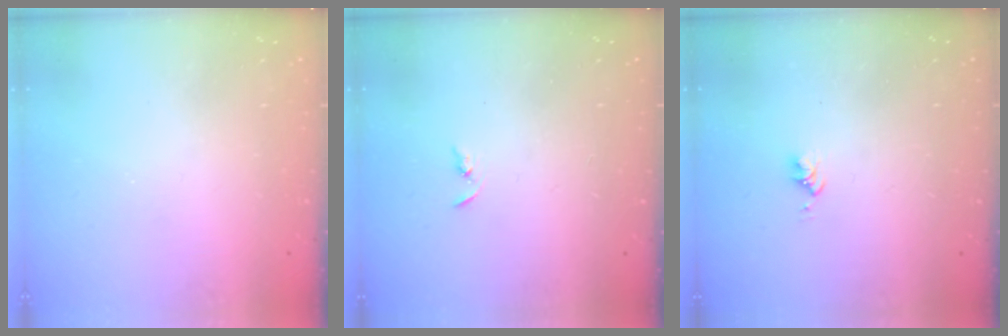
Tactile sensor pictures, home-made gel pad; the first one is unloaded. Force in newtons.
{"total": 2.4, "press": 2.3, "slide": 0.2}
{"total": 2.6, "press": 2.6, "slide": 0.4}